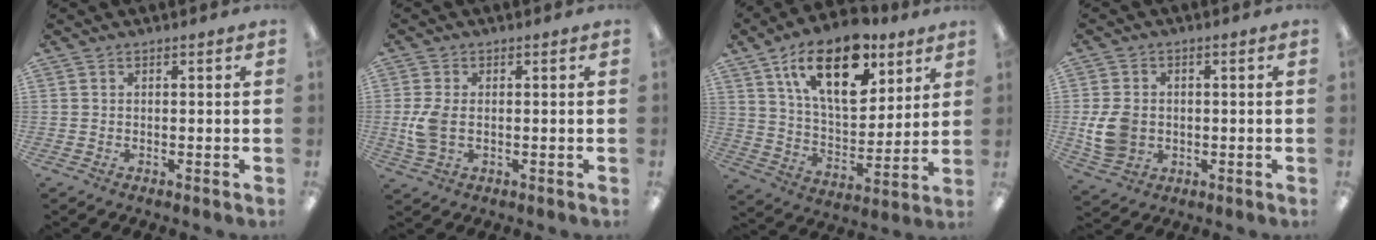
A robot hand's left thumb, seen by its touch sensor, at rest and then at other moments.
{"total": 6.2, "force": [-0.4, 3.8, 5.0], "torque": [-0.104, -0.002, -0.010]}
{"total": 20.5, "force": [11.5, 10.5, 13.4], "torque": [-0.216, -0.040, 0.196]}
{"total": 8.2, "force": [-0.7, 6.7, 4.7], "torque": [-0.101, 0.010, -0.009]}